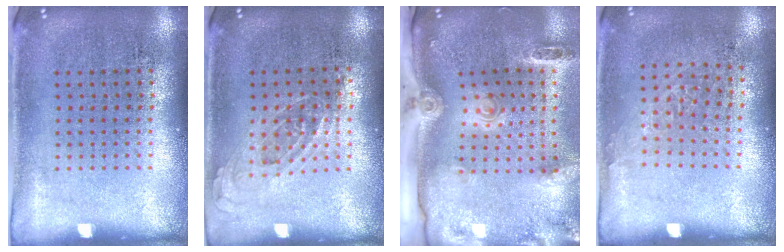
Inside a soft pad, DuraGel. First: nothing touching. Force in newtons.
{"total": 0.7, "press": 0.7, "slide": 0.3}
{"total": 2.9, "press": 2.1, "slide": 2.1}
{"total": 0.9, "press": 0.7, "slide": 0.5}